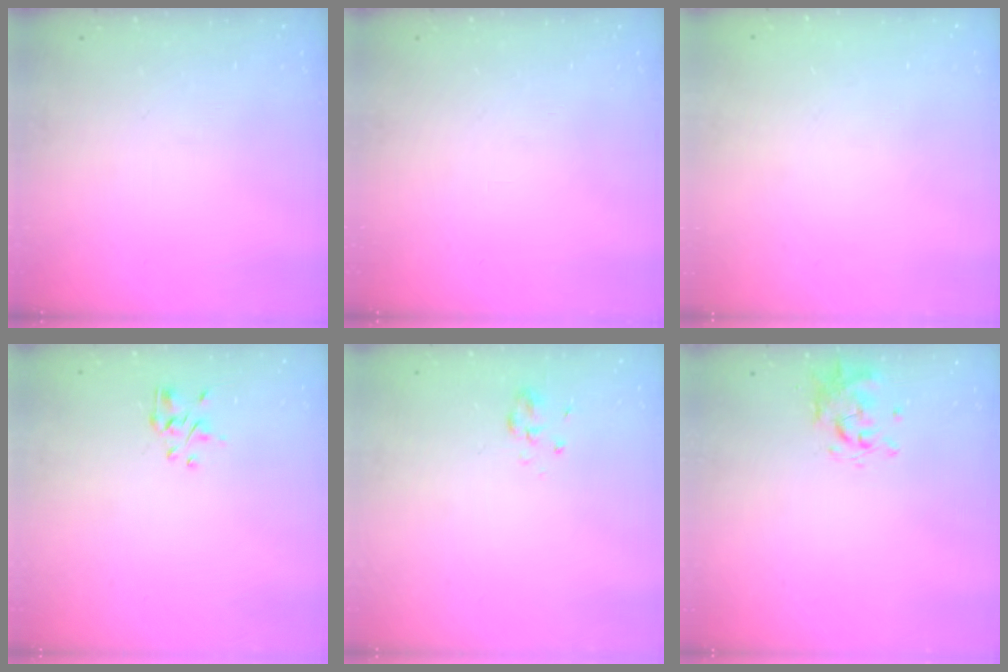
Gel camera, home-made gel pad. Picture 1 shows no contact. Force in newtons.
{"total": 0.0}
{"total": 1.6, "press": 1.6, "slide": 0.1}
{"total": 1.3, "press": 1.2, "slide": 0.5}
{"total": 3.1, "press": 3.1, "slide": 0.6}
{"total": 0.9, "press": 0.9, "slide": 0.2}